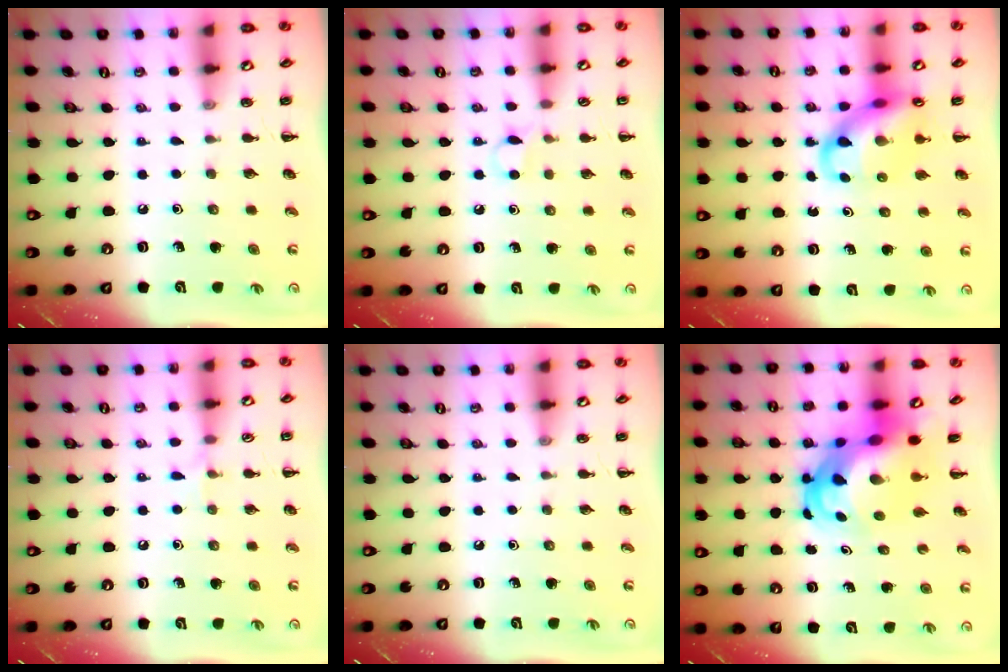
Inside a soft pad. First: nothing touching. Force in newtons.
{"total": 3.7, "press": 3.5, "slide": 1.1}
{"total": 12.6, "press": 12.2, "slide": 3.3}
{"total": 4.5, "press": 4.2, "slide": 1.5}
{"total": 0.0}
{"total": 9.7, "press": 9.3, "slide": 2.7}